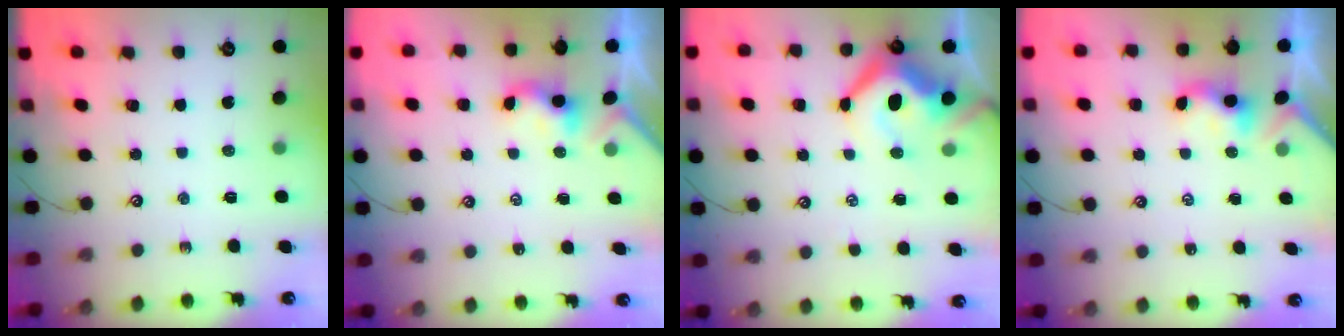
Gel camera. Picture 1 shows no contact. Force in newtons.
{"total": 1.1, "press": 1.1, "slide": 0.2}
{"total": 10.4, "press": 10.2, "slide": 2.0}
{"total": 0.9, "press": 0.9, "slide": 0.3}